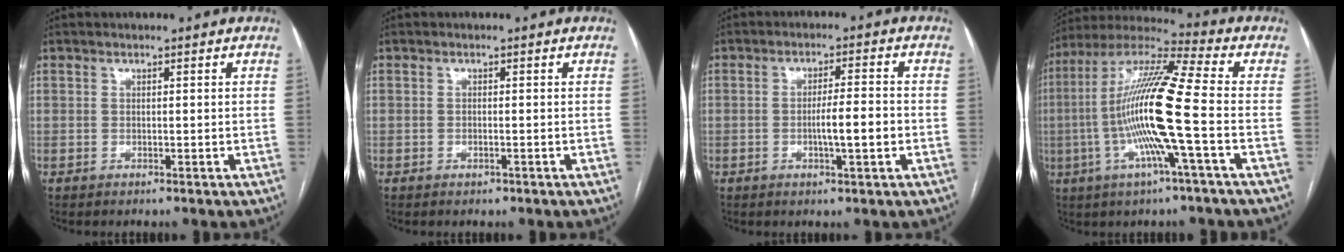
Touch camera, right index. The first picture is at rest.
{"total": 0.8, "force": [-0.5, 0.4, 0.5], "torque": [-0.009, 0.000, -0.004]}
{"total": 5.1, "force": [-1.0, 0.5, 5.0], "torque": [-0.081, 0.001, -0.014]}
{"total": 16.4, "force": [-2.7, -0.3, 16.2], "torque": [-0.312, 0.002, -0.064]}